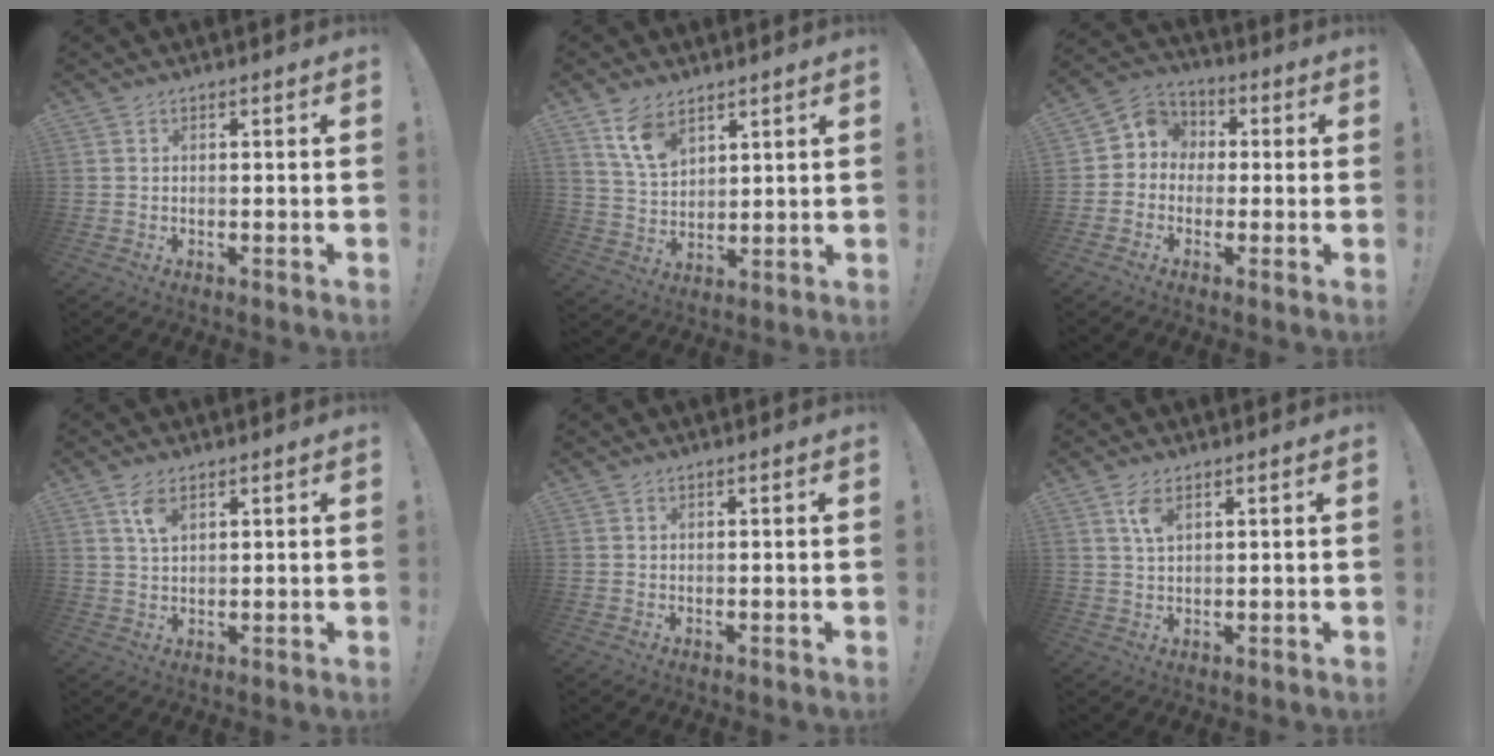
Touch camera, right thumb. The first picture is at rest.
{"total": 9.8, "force": [6.4, 5.8, 4.7], "torque": [-0.088, -0.026, 0.125]}
{"total": 6.4, "force": [-0.8, 6.2, 1.6], "torque": [-0.019, 0.015, -0.009]}
{"total": 4.6, "force": [2.3, 2.2, 3.2], "torque": [-0.061, -0.005, 0.042]}
{"total": 0.0}
{"total": 4.2, "force": [2.1, 1.9, 3.2], "torque": [-0.061, -0.005, 0.036]}